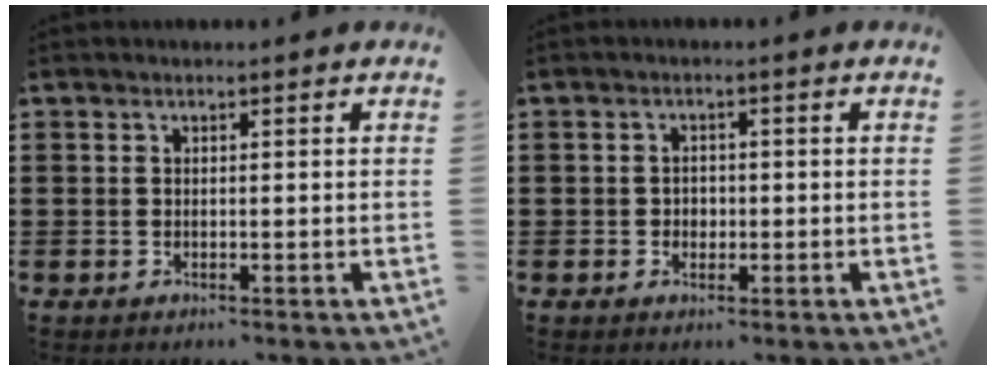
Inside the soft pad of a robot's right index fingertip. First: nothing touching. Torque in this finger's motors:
{"motor_torque": [2.14, 0.00, 0.04, 0.00]}